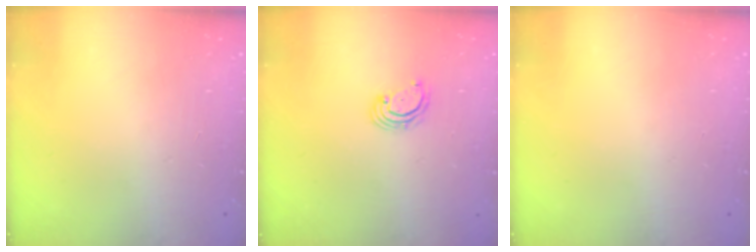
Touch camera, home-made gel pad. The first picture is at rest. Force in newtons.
{"total": 2.7, "press": 2.6, "slide": 0.6}
{"total": 0.0}